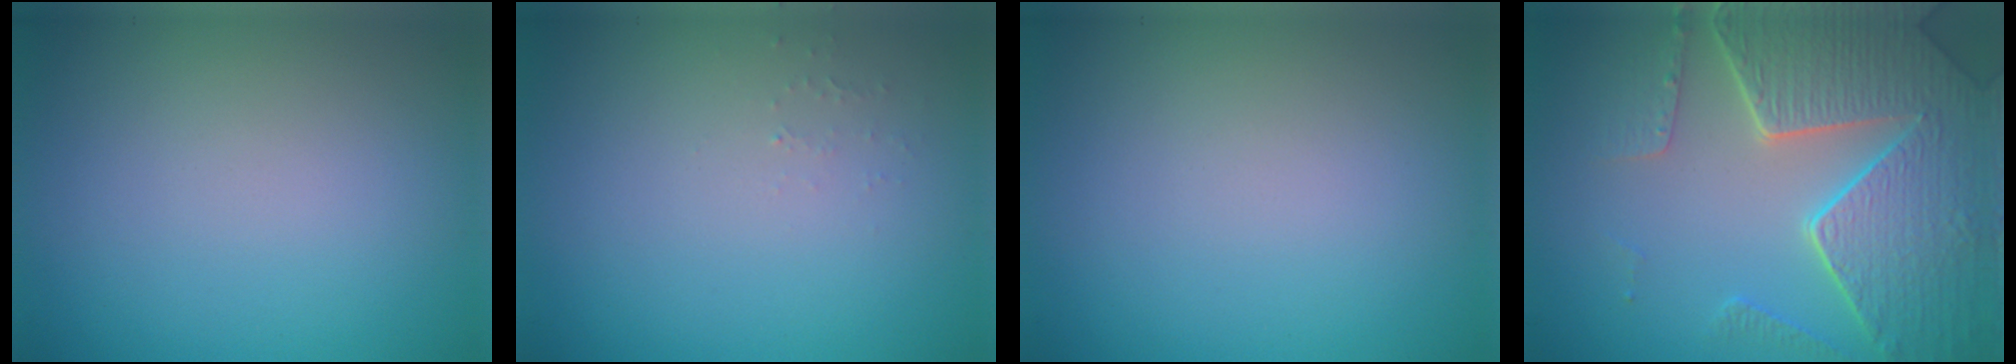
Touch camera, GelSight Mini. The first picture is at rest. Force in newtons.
{"total": 0.5, "press": 0.5, "slide": 0.1}
{"total": 0.0}
{"total": 8.2, "press": 6.1, "slide": 5.6}